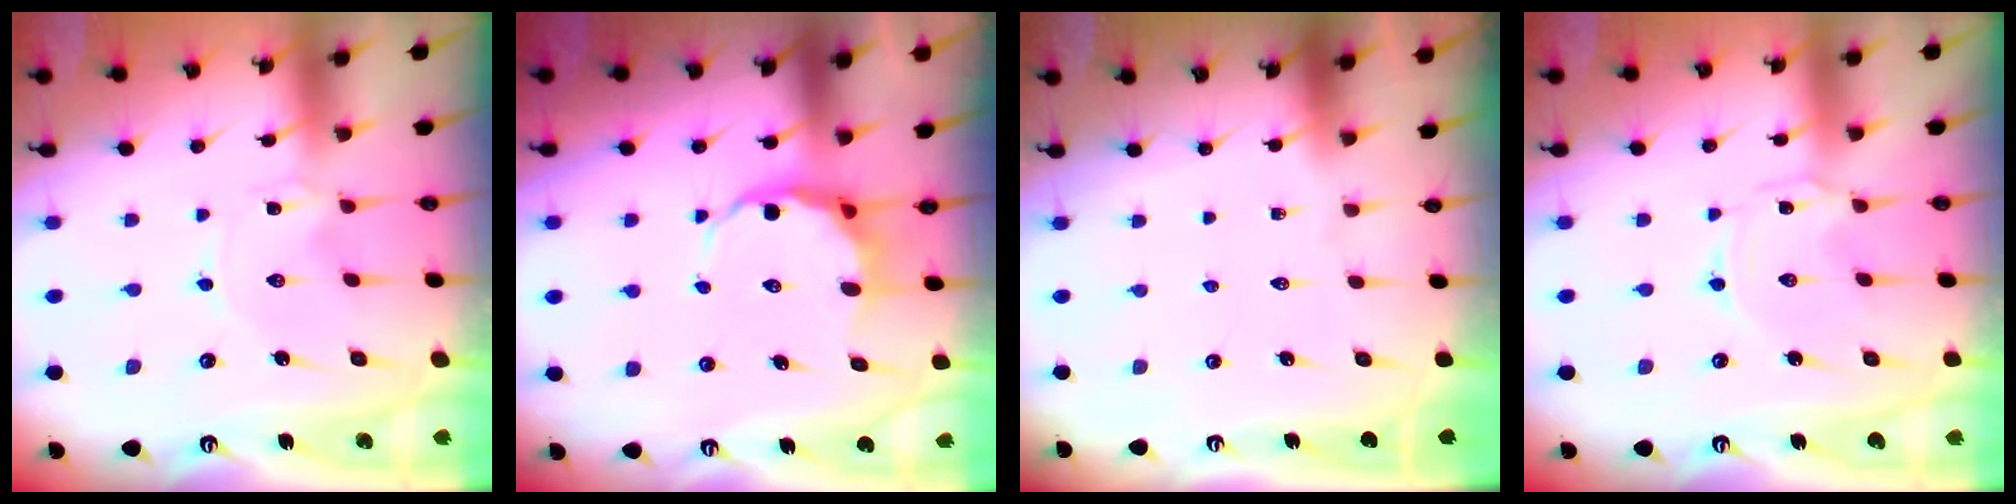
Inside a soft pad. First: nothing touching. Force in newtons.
{"total": 6.8, "press": 6.6, "slide": 1.6}
{"total": 0.0}
{"total": 0.0}